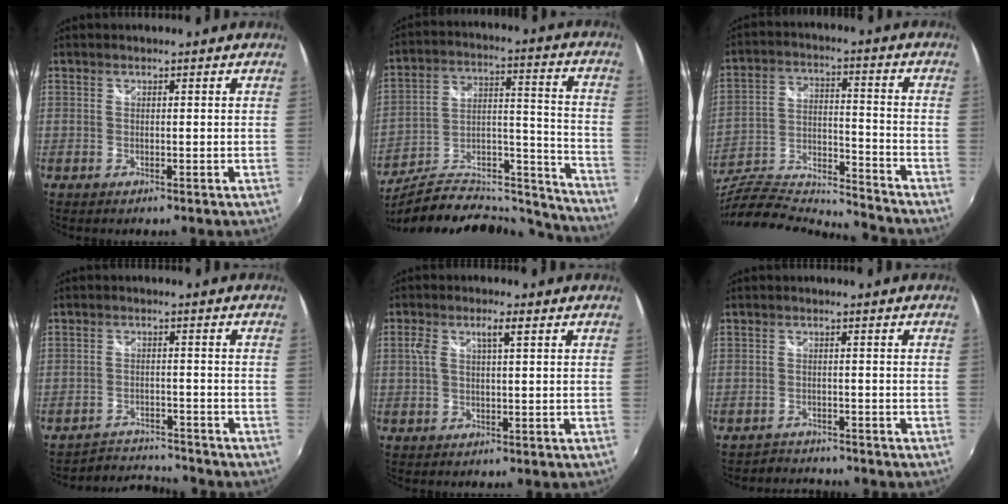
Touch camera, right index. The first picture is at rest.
{"total": 26.6, "force": [-23.2, 7.6, 10.6], "torque": [-0.161, 0.029, -0.334]}
{"total": 18.6, "force": [-16.3, 3.5, 8.2], "torque": [-0.172, -0.015, -0.282]}
{"total": 6.4, "force": [-6.3, 0.9, -0.2], "torque": [-0.016, 0.008, -0.104]}
{"total": 3.8, "force": [1.0, 1.0, 3.6], "torque": [-0.071, 0.007, 0.022]}
{"total": 3.3, "force": [-3.1, 1.0, -0.4], "torque": [-0.007, 0.001, -0.057]}